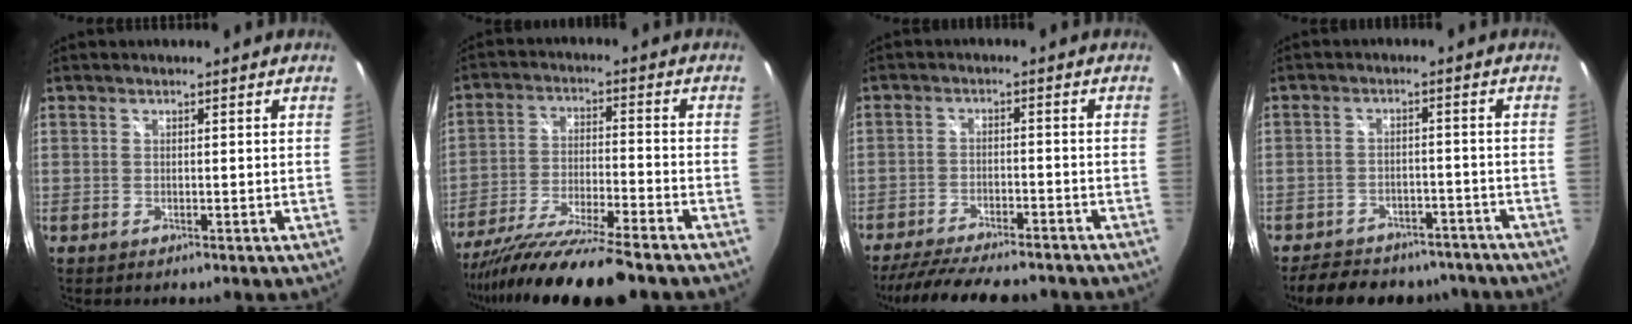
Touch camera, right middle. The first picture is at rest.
{"total": 16.8, "force": [-14.3, 0.0, 8.8], "torque": [-0.174, -0.044, -0.245]}
{"total": 17.2, "force": [-14.6, 4.3, 8.1], "torque": [-0.160, -0.024, -0.216]}
{"total": 15.5, "force": [-12.9, 6.8, 5.4], "torque": [-0.121, 0.017, -0.159]}